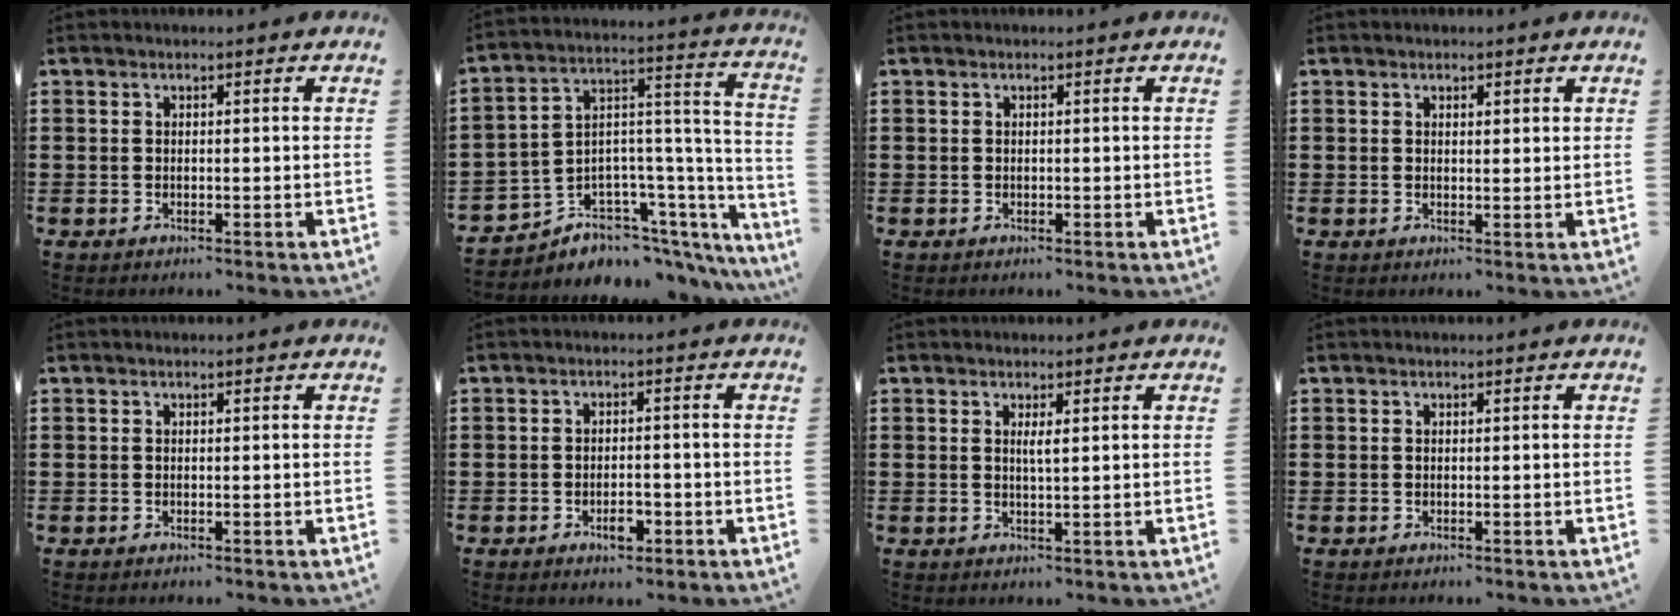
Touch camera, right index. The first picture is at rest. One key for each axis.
{"total": 4.8, "fx": -2.8, "fy": 3.8, "fz": 0.1, "tx": -0.018, "ty": -0.025, "tz": -0.049}
{"total": 0.0}
{"total": 1.0, "fx": 0.7, "fy": 0.5, "fz": 0.5, "tx": -0.011, "ty": 0.003, "tz": 0.012}
{"total": 0.0}
{"total": 3.1, "fx": -1.6, "fy": 1.4, "fz": 2.4, "tx": -0.041, "ty": 0.004, "tz": -0.028}
{"total": 1.5, "fx": 0.4, "fy": 0.1, "fz": 1.4, "tx": -0.029, "ty": 0.000, "tz": 0.006}
{"total": 0.0}